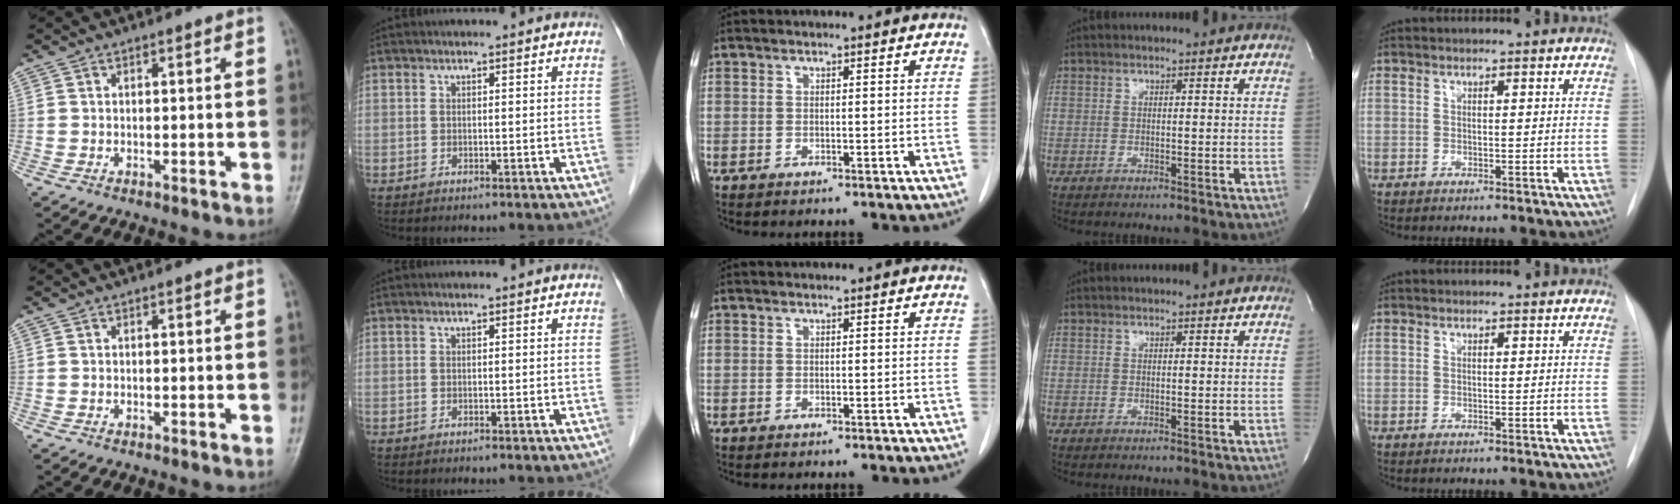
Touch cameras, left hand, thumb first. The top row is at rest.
{}